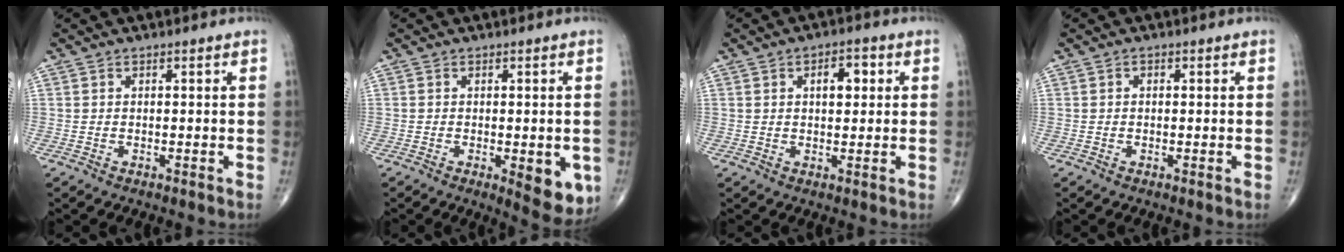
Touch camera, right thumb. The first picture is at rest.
{"total": 7.7, "force": [-2.1, 2.9, 6.8], "torque": [-0.065, -0.012, -0.021]}
{"total": 4.9, "force": [1.4, 2.6, 3.9], "torque": [-0.045, 0.004, 0.017]}
{"total": 0.7, "force": [0.1, 0.5, 0.5], "torque": [-0.008, 0.002, 0.001]}